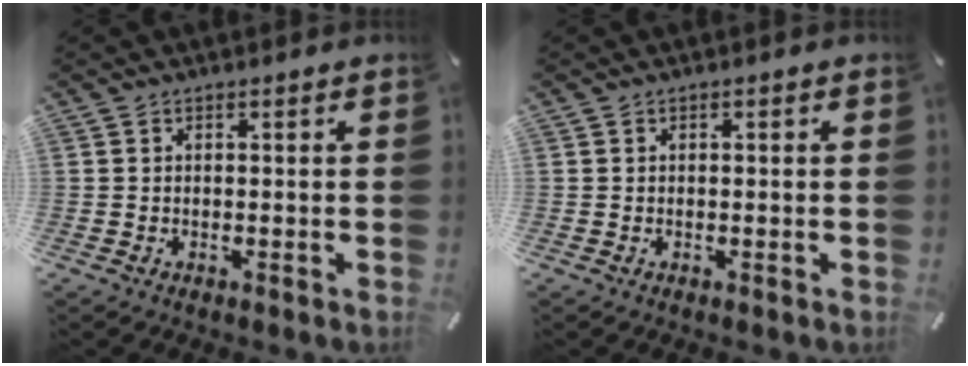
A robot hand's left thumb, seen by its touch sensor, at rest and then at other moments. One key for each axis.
{"total": 0.0}